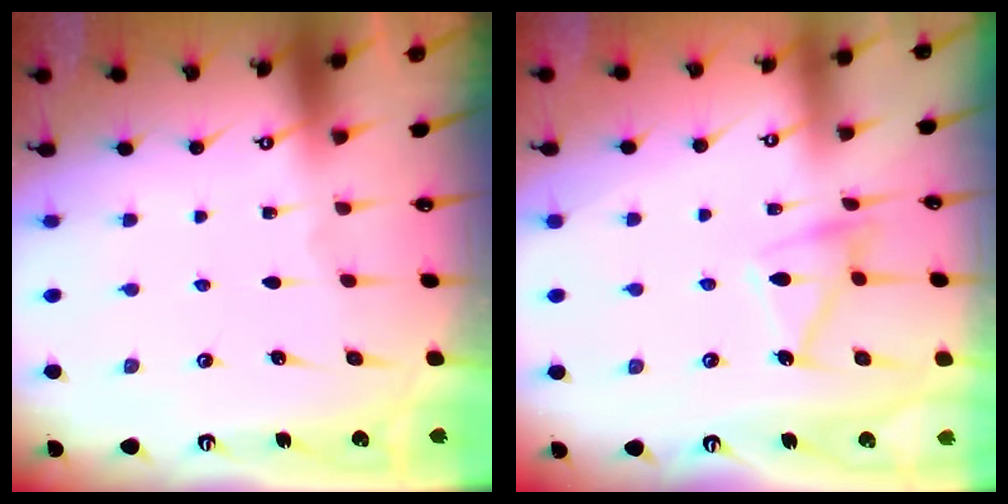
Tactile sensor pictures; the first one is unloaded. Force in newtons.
{"total": 12.4, "press": 12.3, "slide": 0.7}